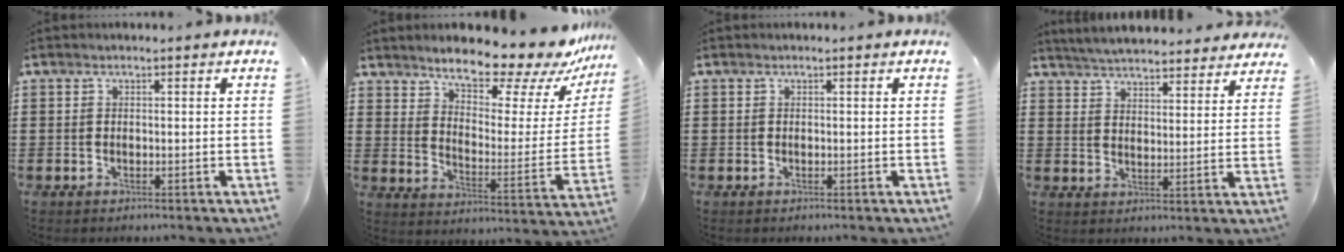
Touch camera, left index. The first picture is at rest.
{"total": 10.1, "force": [9.1, 2.3, 3.7], "torque": [-0.075, -0.073, 0.155]}
{"total": 0.0}
{"total": 5.0, "force": [5.0, 0.0, 0.3], "torque": [-0.028, -0.026, 0.089]}